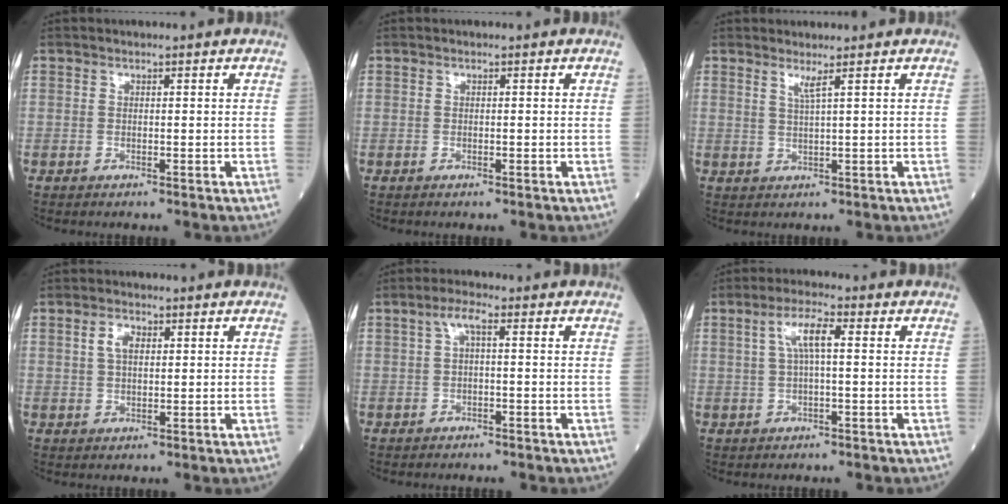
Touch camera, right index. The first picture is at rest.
{"total": 0.0}
{"total": 1.8, "force": [1.3, -0.6, 1.1], "torque": [-0.027, -0.011, 0.030]}
{"total": 2.9, "force": [1.1, 1.5, 2.3], "torque": [-0.046, 0.007, 0.020]}
{"total": 2.7, "force": [0.3, 0.7, 2.6], "torque": [-0.055, 0.014, 0.004]}
{"total": 4.6, "force": [0.8, 0.9, 4.5], "torque": [-0.091, 0.016, 0.016]}